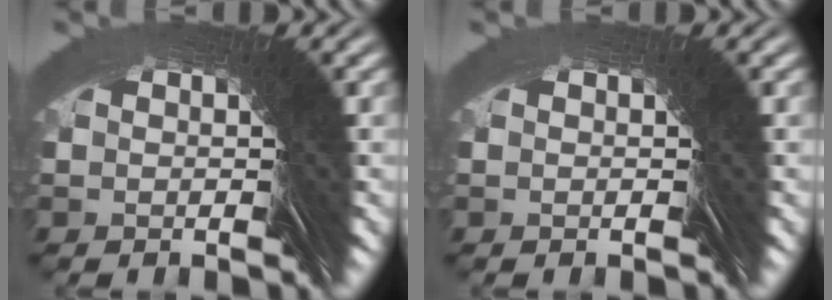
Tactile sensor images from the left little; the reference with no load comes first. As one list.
[{"total": 0.0}]